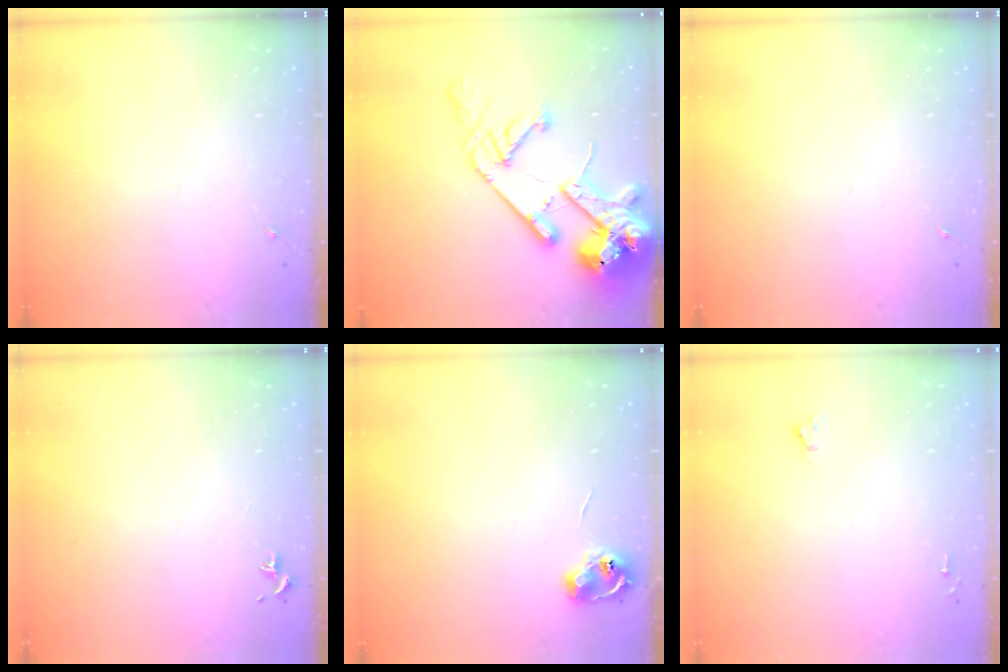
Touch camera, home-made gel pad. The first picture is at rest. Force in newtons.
{"total": 20.3, "press": 20.1, "slide": 2.7}
{"total": 0.0}
{"total": 0.8, "press": 0.7, "slide": 0.3}
{"total": 6.0, "press": 6.0, "slide": 0.7}
{"total": 1.8, "press": 1.8, "slide": 0.1}